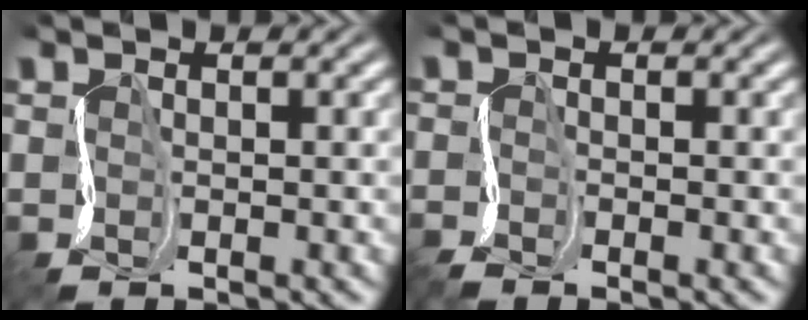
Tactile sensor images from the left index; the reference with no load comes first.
{"total": 1.6, "force": [-1.6, -0.1, 0.3], "torque": [-0.012, -0.004, -0.041]}